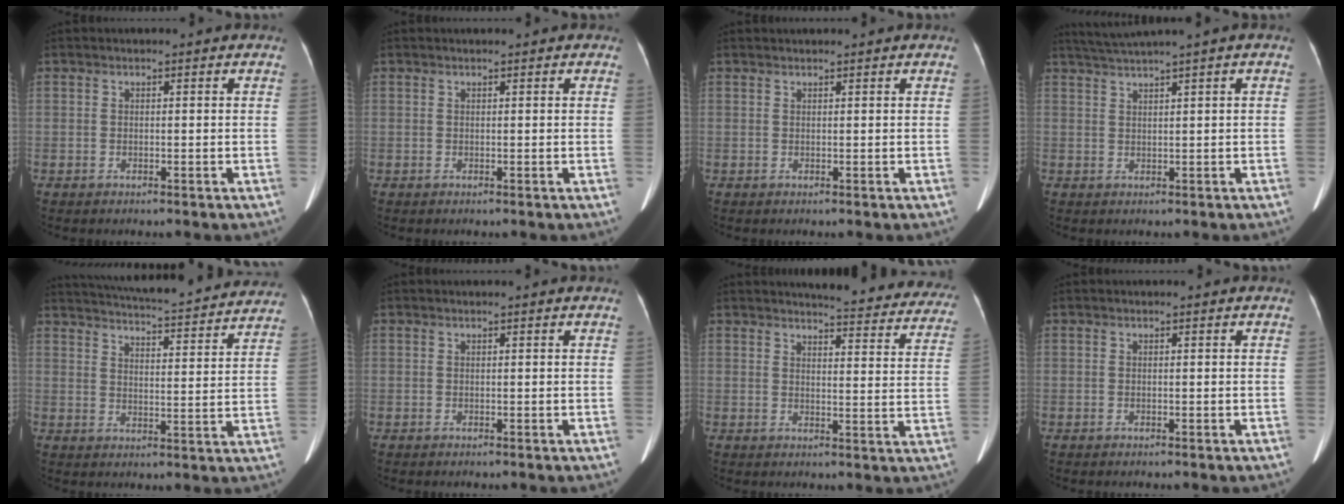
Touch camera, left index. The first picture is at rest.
{"total": 1.2, "force": [0.9, 0.5, 0.6], "torque": [-0.009, 0.012, 0.006]}
{"total": 0.8, "force": [0.8, 0.1, 0.1], "torque": [-0.004, 0.013, 0.015]}
{"total": 2.5, "force": [2.0, -0.9, 1.1], "torque": [-0.027, 0.010, 0.051]}
{"total": 24.5, "force": [22.6, 3.2, 9.0], "torque": [-0.151, -0.026, 0.284]}
{"total": 0.8, "force": [0.8, 0.0, 0.3], "torque": [-0.007, 0.009, 0.011]}
{"total": 20.3, "force": [19.3, 3.1, 5.7], "torque": [-0.048, -0.082, 0.200]}
{"total": 0.0}